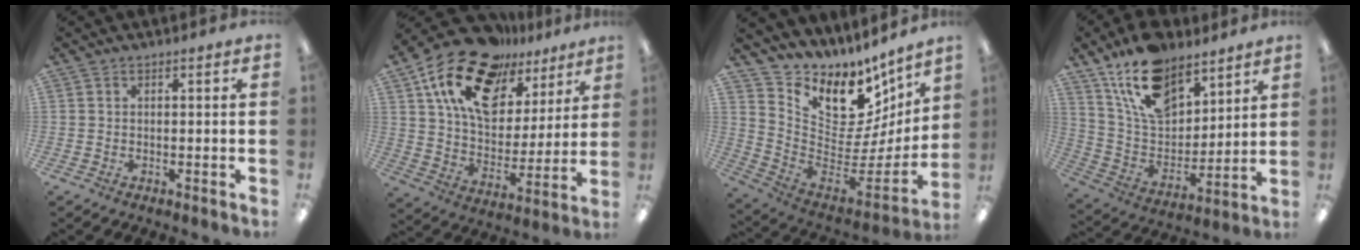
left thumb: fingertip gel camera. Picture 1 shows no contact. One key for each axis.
{"total": 19.5, "fx": 12.7, "fy": 10.8, "fz": 10.1, "tx": -0.191, "ty": -0.072, "tz": 0.229}
{"total": 11.9, "fx": 9.2, "fy": 6.1, "fz": 4.5, "tx": -0.058, "ty": -0.121, "tz": 0.161}
{"total": 16.7, "fx": 11.5, "fy": 8.9, "fz": 8.2, "tx": -0.160, "ty": -0.054, "tz": 0.213}